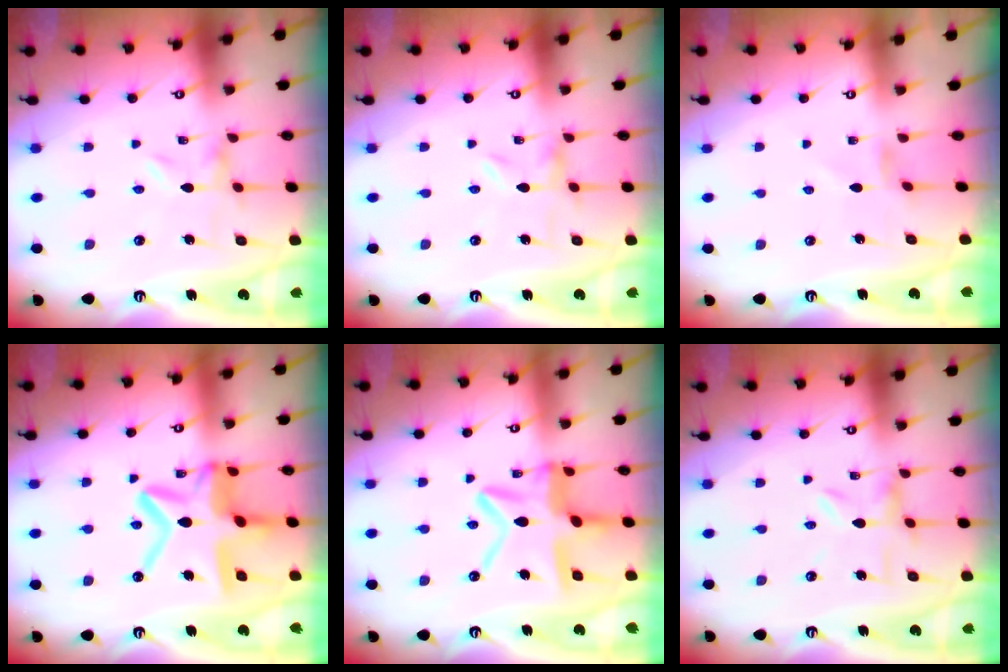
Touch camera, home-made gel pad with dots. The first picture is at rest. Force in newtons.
{"total": 0.0}
{"total": 1.2, "press": 1.2, "slide": 0.4}
{"total": 16.9, "press": 16.8, "slide": 1.4}
{"total": 13.8, "press": 13.8, "slide": 1.4}
{"total": 2.0, "press": 2.0, "slide": 0.3}